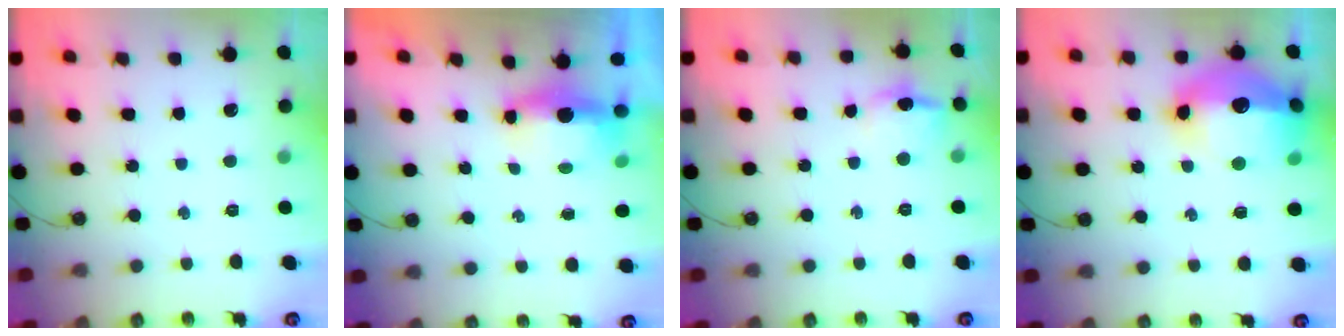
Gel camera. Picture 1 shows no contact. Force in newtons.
{"total": 13.8, "press": 6.8, "slide": 11.9}
{"total": 9.0, "press": 8.9, "slide": 0.7}
{"total": 20.6, "press": 20.5, "slide": 1.8}